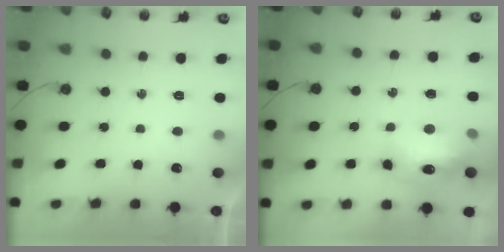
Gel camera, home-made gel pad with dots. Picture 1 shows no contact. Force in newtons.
{"total": 13.4, "press": 13.4, "slide": 1.2}